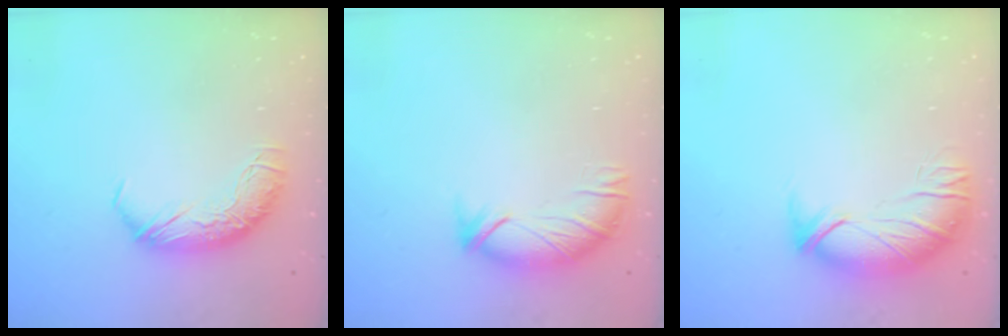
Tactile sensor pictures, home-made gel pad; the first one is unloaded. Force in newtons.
{"total": 3.7, "press": 3.4, "slide": 1.3}
{"total": 2.9, "press": 1.4, "slide": 2.5}